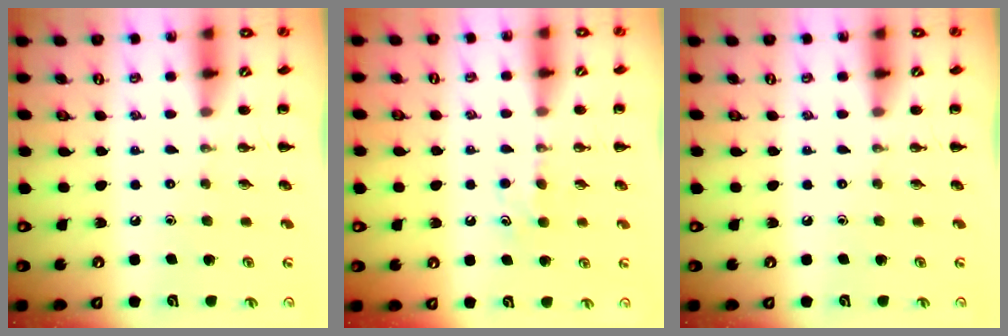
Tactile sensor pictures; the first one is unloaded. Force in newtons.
{"total": 4.2, "press": 4.0, "slide": 1.4}
{"total": 0.0}